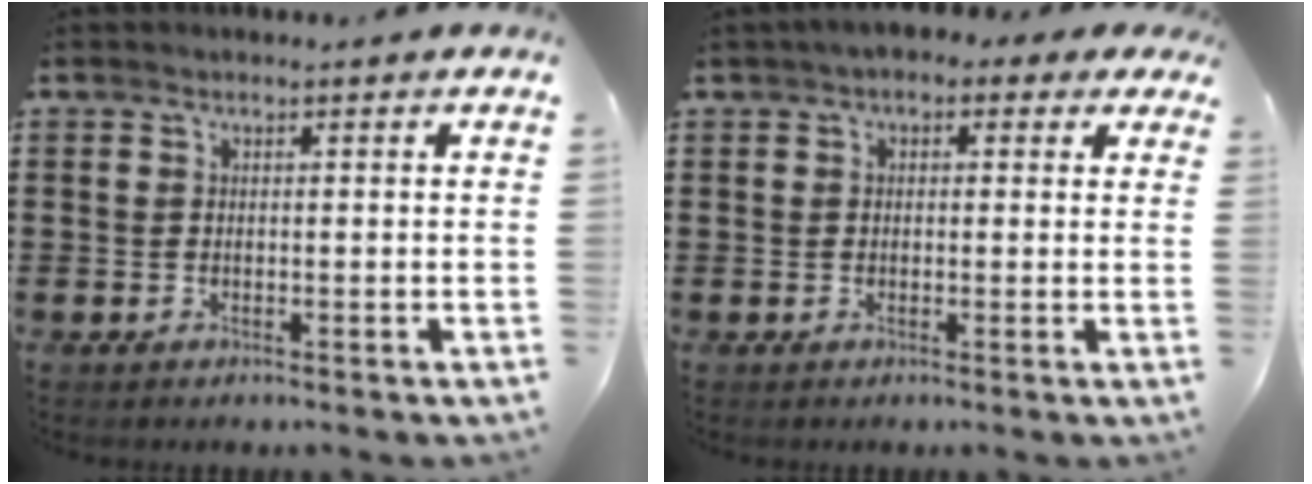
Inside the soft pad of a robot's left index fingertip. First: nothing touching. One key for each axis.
{"total": 2.2, "fx": 0.8, "fy": 1.4, "fz": 1.4, "tx": -0.034, "ty": 0.012, "tz": 0.012}